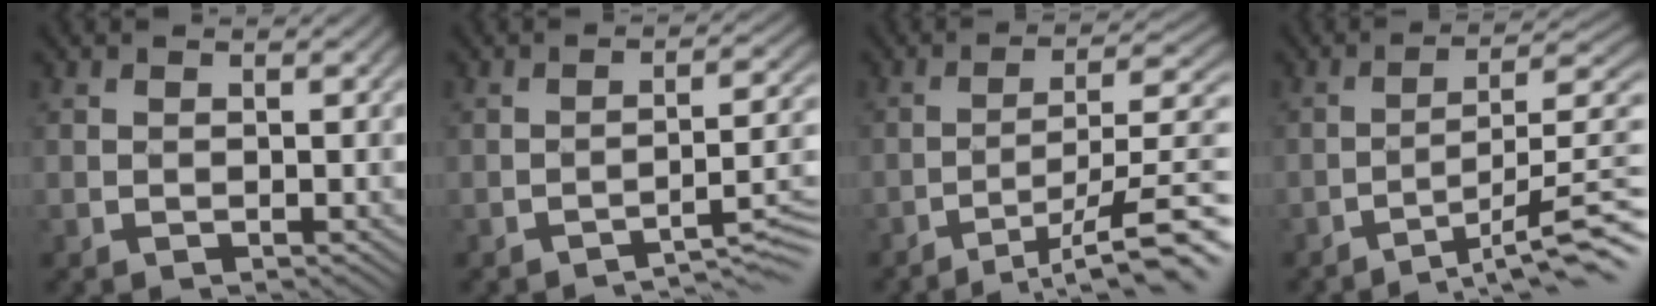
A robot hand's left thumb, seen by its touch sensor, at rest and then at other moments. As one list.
[{"total": 5.1, "force": [-3.4, 0.9, 3.7], "torque": [-0.050, 0.018, -0.060]}, {"total": 11.4, "force": [-6.7, 2.3, 9.0], "torque": [-0.132, 0.009, -0.094]}, {"total": 10.4, "force": [-6.2, 1.9, 8.1], "torque": [-0.118, 0.009, -0.090]}]